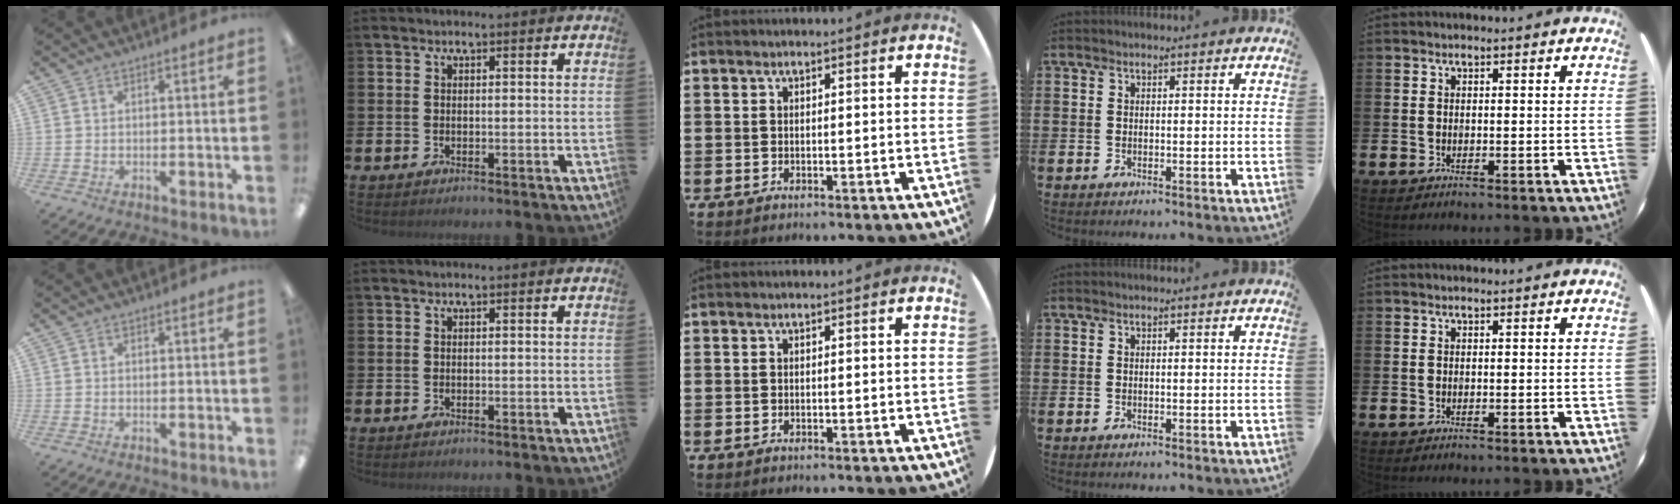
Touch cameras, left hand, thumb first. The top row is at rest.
{}